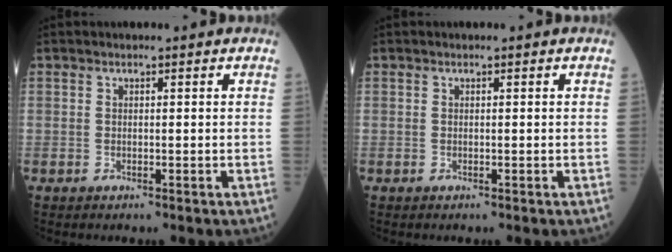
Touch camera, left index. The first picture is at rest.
{"total": 0.0}